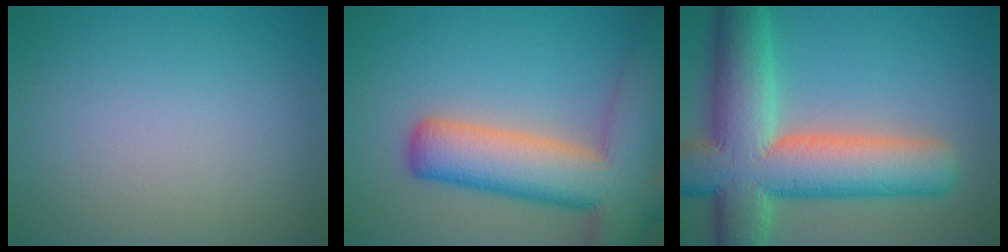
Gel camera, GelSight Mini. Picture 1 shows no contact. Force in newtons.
{"total": 11.5, "press": 11.5, "slide": 0.7}
{"total": 13.2, "press": 13.2, "slide": 1.2}